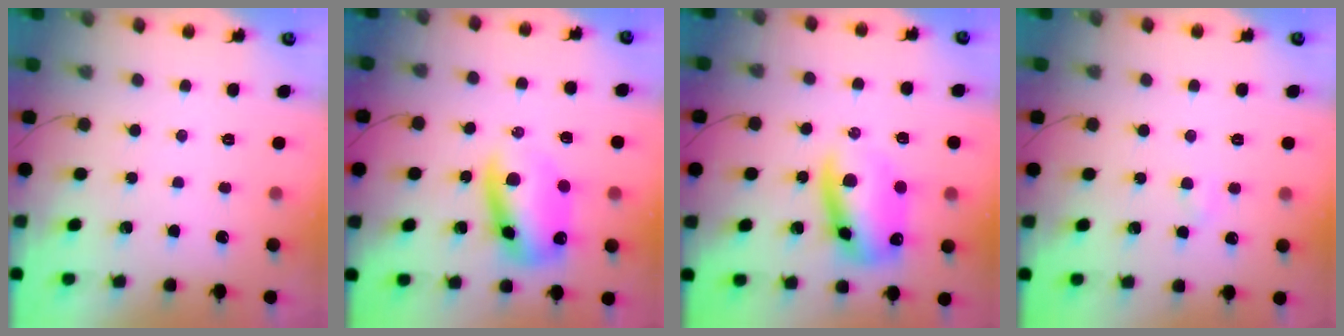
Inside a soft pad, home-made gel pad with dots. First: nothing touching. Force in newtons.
{"total": 11.7, "press": 11.3, "slide": 3.0}
{"total": 12.6, "press": 12.3, "slide": 2.9}
{"total": 2.7, "press": 2.6, "slide": 0.9}